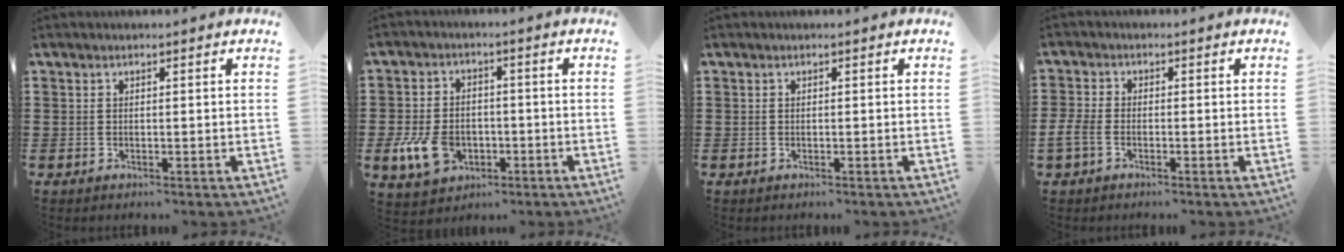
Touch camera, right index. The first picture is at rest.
{"total": 7.8, "force": [-2.4, 5.5, 5.0], "torque": [-0.129, 0.004, -0.049]}
{"total": 0.0}
{"total": 2.8, "force": [-1.6, 1.5, 1.8], "torque": [-0.053, -0.003, -0.037]}